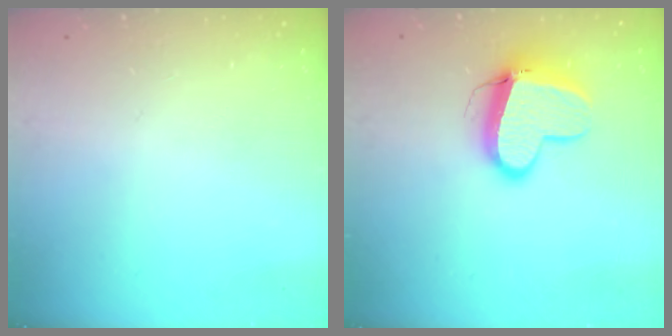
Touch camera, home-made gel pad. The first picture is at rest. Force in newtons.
{"total": 11.7, "press": 11.6, "slide": 1.3}